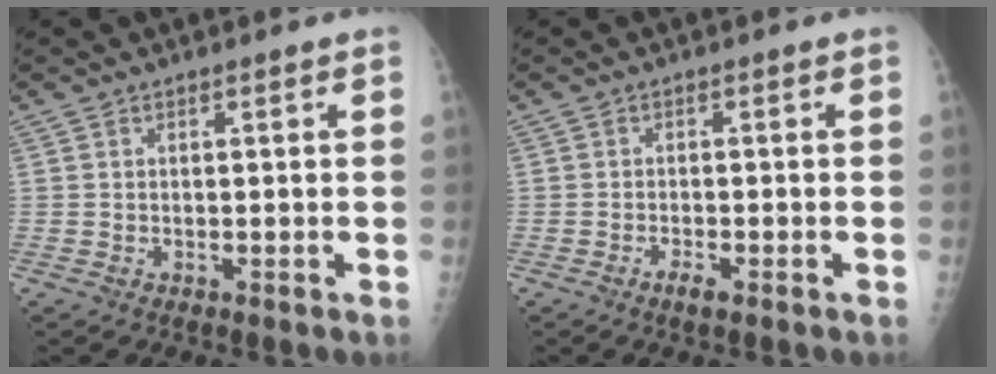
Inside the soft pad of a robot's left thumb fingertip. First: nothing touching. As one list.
[{"total": 1.9, "force": [-1.3, 0.5, 1.4], "torque": [-0.033, 0.003, -0.025]}]